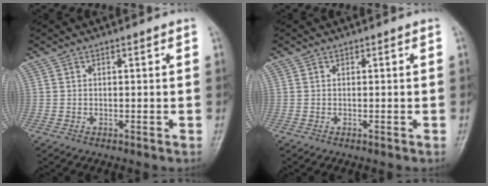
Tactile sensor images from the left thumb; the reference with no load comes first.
{"total": 0.0}